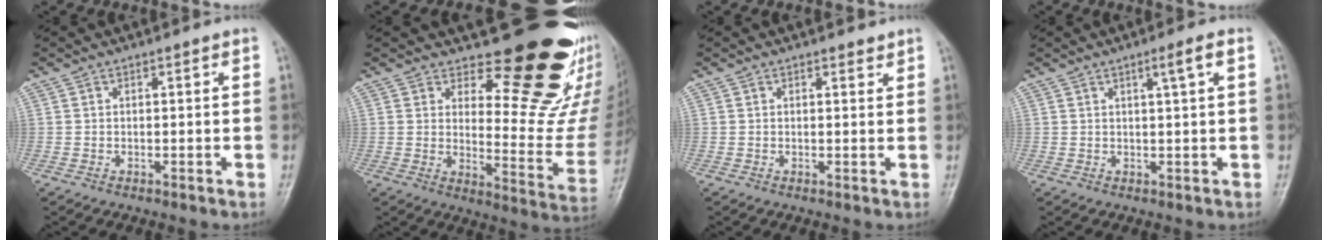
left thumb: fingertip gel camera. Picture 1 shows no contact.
{"total": 18.5, "force": [14.0, 6.9, 9.9], "torque": [-0.071, -0.138, 0.176]}
{"total": 1.4, "force": [1.1, 0.6, 0.5], "torque": [0.000, -0.007, 0.012]}
{"total": 2.8, "force": [1.2, -0.1, 2.6], "torque": [-0.045, -0.002, 0.021]}